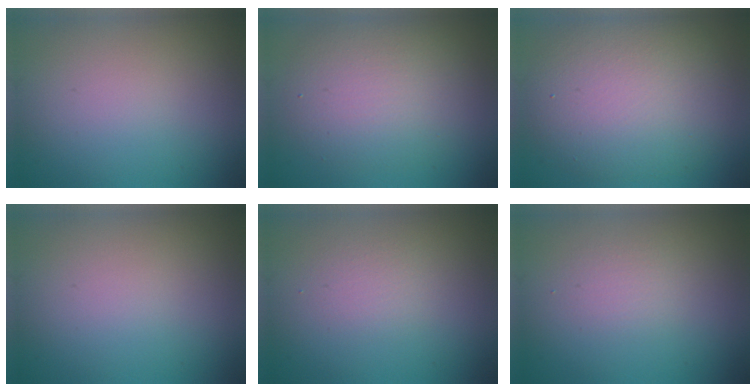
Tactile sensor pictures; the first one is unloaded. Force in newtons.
{"total": 5.1, "press": 5.1, "slide": 0.2}
{"total": 8.4, "press": 8.4, "slide": 0.5}
{"total": 0.0}
{"total": 1.3, "press": 1.3, "slide": 0.0}
{"total": 1.3, "press": 1.3, "slide": 0.1}